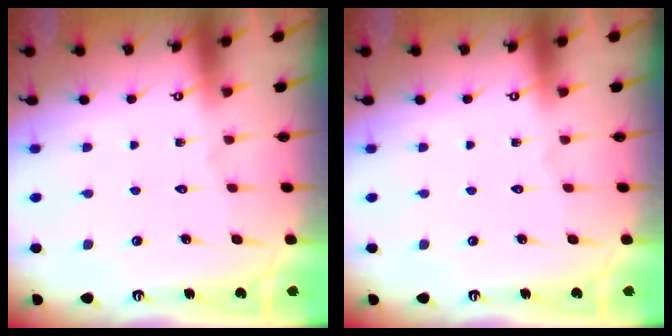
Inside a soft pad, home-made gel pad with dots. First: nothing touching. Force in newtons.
{"total": 0.0}